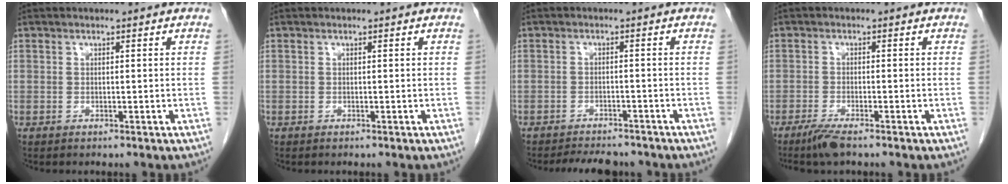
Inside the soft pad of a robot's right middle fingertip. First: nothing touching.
{"total": 0.0}
{"total": 6.8, "force": [-6.2, 2.0, 2.0], "torque": [-0.027, -0.006, -0.084]}
{"total": 3.1, "force": [-2.3, 0.3, 2.0], "torque": [-0.044, -0.007, -0.046]}